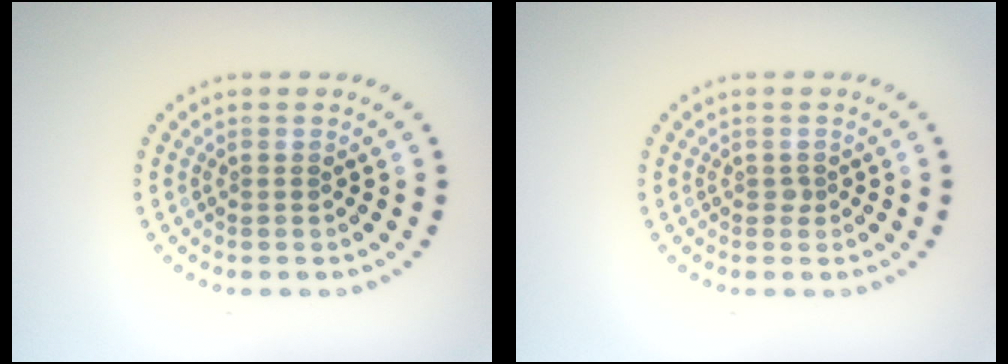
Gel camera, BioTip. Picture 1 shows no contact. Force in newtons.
{"total": 0.6, "press": 0.4, "slide": 0.3}